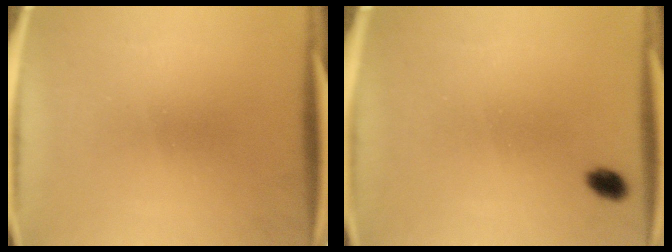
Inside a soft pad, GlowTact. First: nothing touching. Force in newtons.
{"total": 2.2}